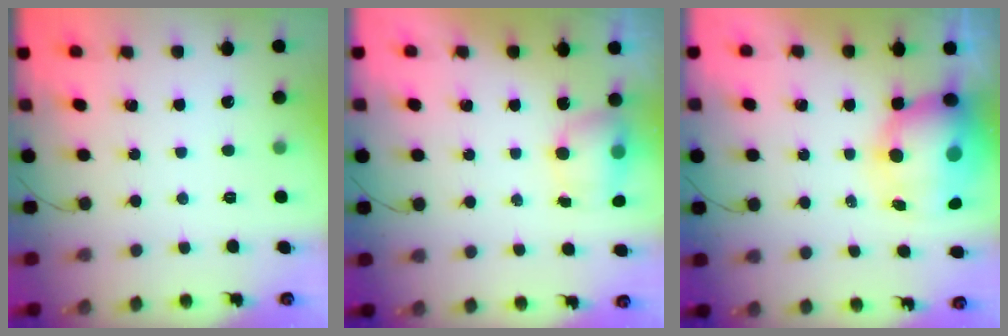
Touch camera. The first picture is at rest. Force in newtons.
{"total": 6.2, "press": 6.2, "slide": 0.6}
{"total": 13.3, "press": 13.0, "slide": 2.7}